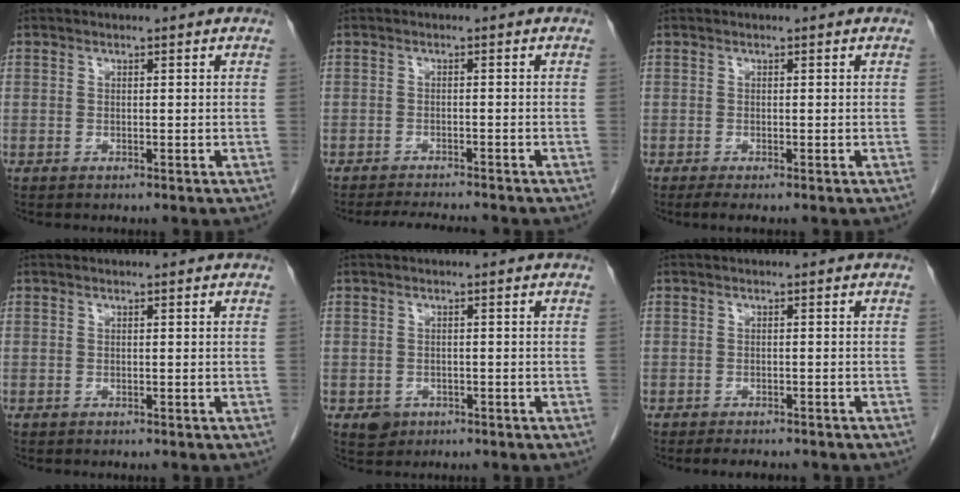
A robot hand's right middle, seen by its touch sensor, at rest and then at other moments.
{"total": 5.6, "force": [-5.3, 0.3, 1.8], "torque": [-0.029, -0.013, -0.080]}
{"total": 1.6, "force": [-1.1, 0.1, 1.1], "torque": [-0.020, -0.006, -0.018]}
{"total": 0.0}
{"total": 2.3, "force": [-1.1, 1.8, 0.6], "torque": [-0.008, 0.004, -0.012]}
{"total": 4.6, "force": [-3.9, 1.3, 2.0], "torque": [-0.024, -0.005, -0.046]}